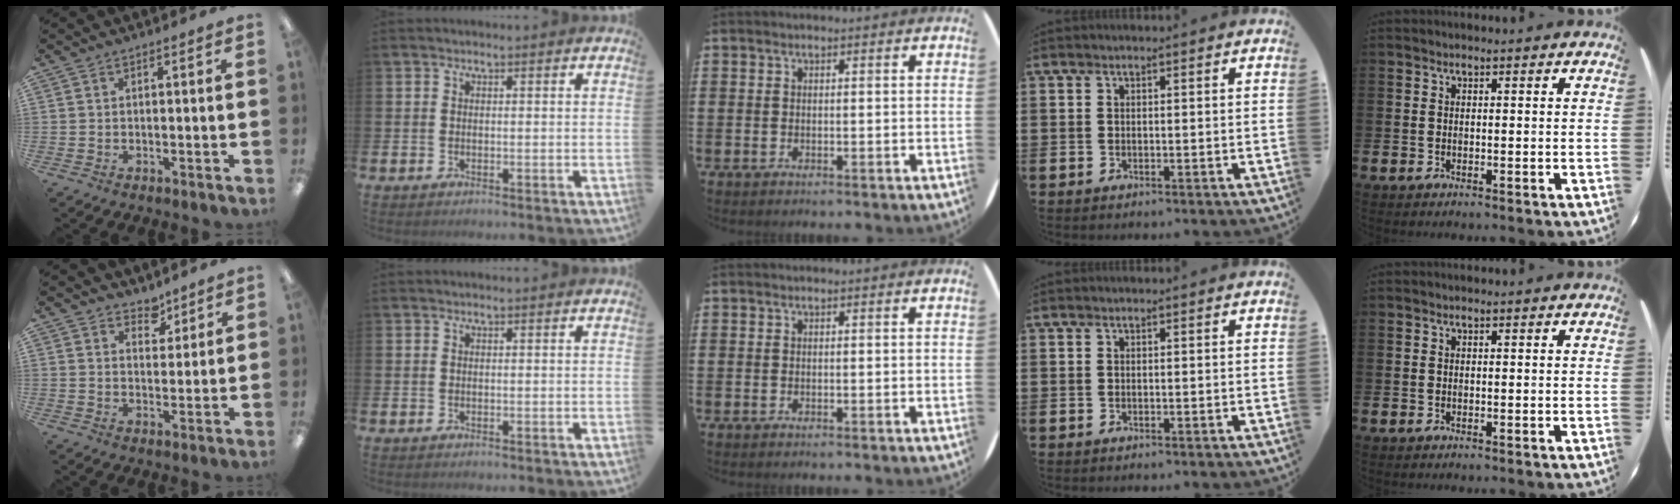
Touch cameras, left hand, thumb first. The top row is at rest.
{"thumb": {"total": 4.7, "force": [4.0, 2.4, 0.9], "torque": [0.003, -0.028, 0.070]}}